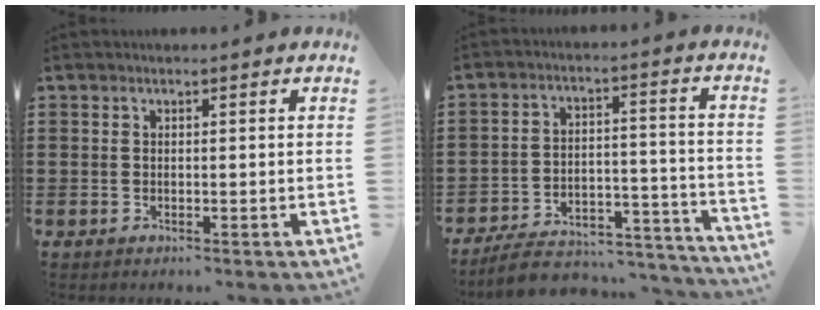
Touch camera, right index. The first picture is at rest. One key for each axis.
{"total": 7.2, "fx": -6.6, "fy": 1.8, "fz": 2.5, "tx": -0.037, "ty": 0.018, "tz": -0.125}